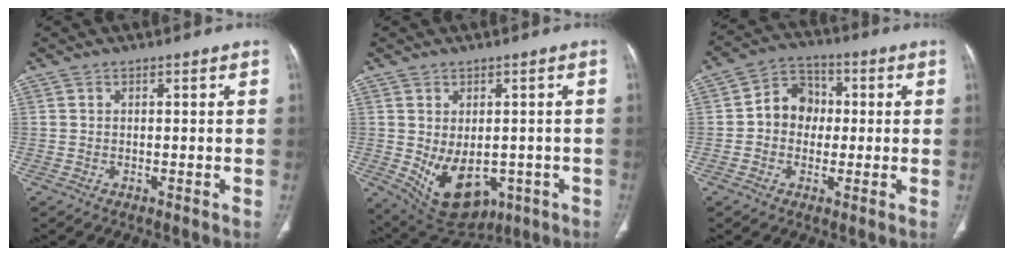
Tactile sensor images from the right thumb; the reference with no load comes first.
{"total": 12.0, "force": [-2.7, 8.0, 8.5], "torque": [-0.115, -0.003, -0.011]}
{"total": 8.5, "force": [0.2, 7.3, 4.5], "torque": [-0.041, 0.021, -0.011]}